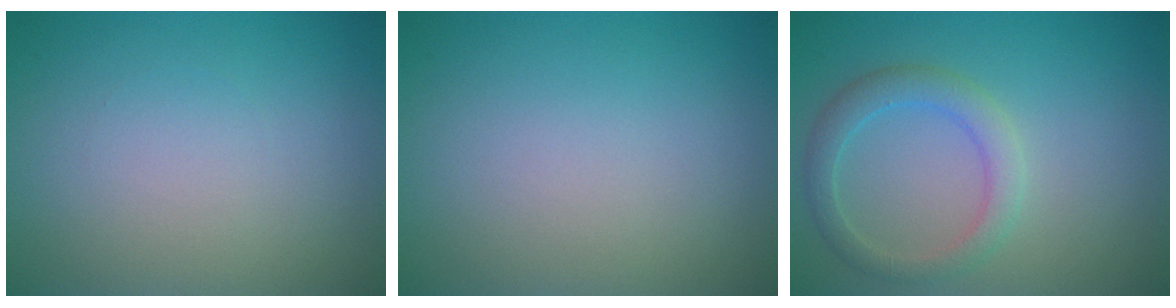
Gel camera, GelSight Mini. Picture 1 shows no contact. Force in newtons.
{"total": 0.0}
{"total": 2.9, "press": 2.9, "slide": 0.1}